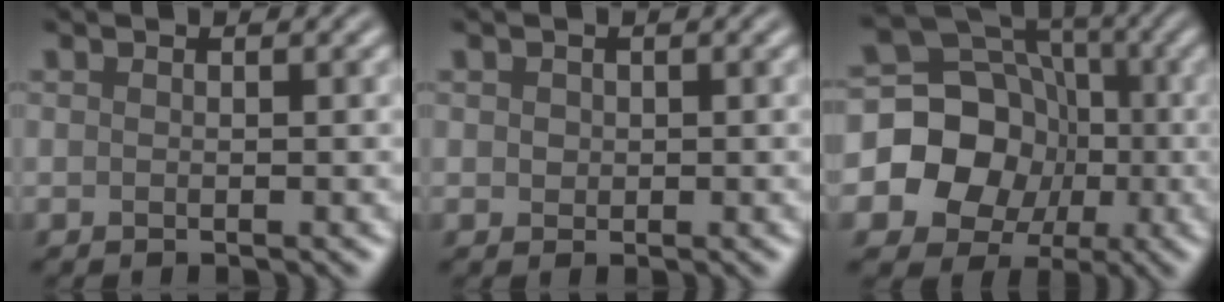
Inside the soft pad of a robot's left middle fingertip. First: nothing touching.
{"total": 1.3, "force": [0.5, 1.1, 0.5], "torque": [-0.002, 0.011, -0.003]}
{"total": 12.0, "force": [-1.3, 10.8, 5.2], "torque": [-0.100, 0.019, -0.049]}